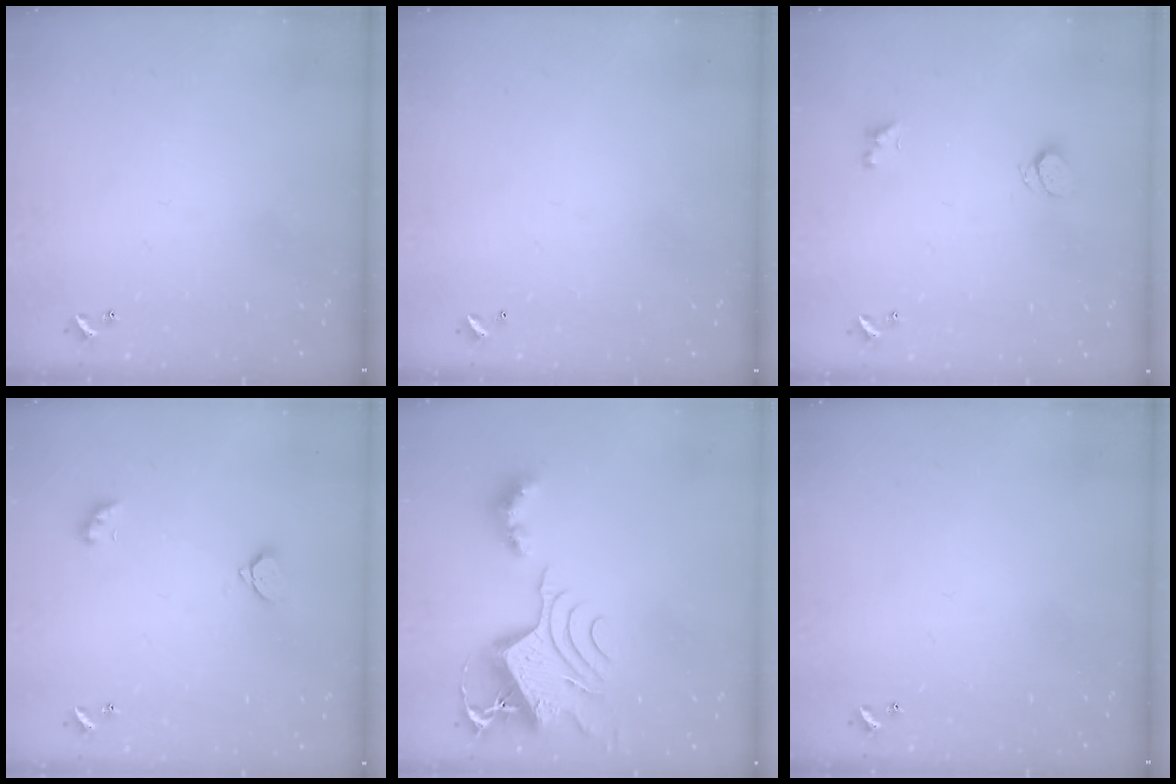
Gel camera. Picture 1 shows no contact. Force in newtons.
{"total": 2.9, "press": 2.9, "slide": 0.1}
{"total": 1.9, "press": 1.8, "slide": 0.7}
{"total": 2.2, "press": 2.1, "slide": 0.6}
{"total": 10.3, "press": 10.2, "slide": 1.3}
{"total": 0.0}